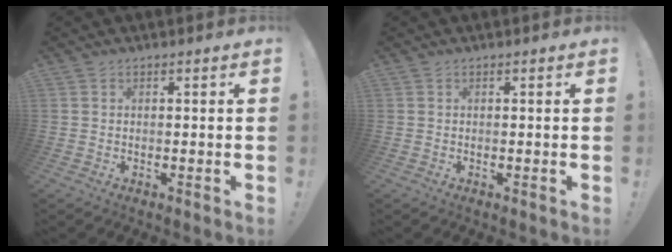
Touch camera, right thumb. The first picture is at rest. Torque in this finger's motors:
{"motor_torque": [0.00, 0.00, 0.00, 0.00, 0.00]}